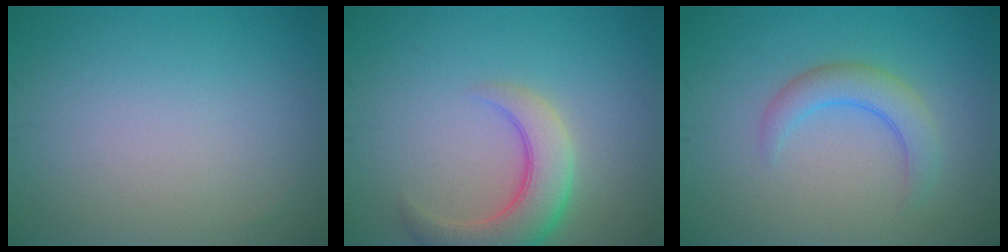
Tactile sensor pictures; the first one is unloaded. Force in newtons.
{"total": 5.4, "press": 5.4, "slide": 0.4}
{"total": 3.0, "press": 3.0, "slide": 0.3}